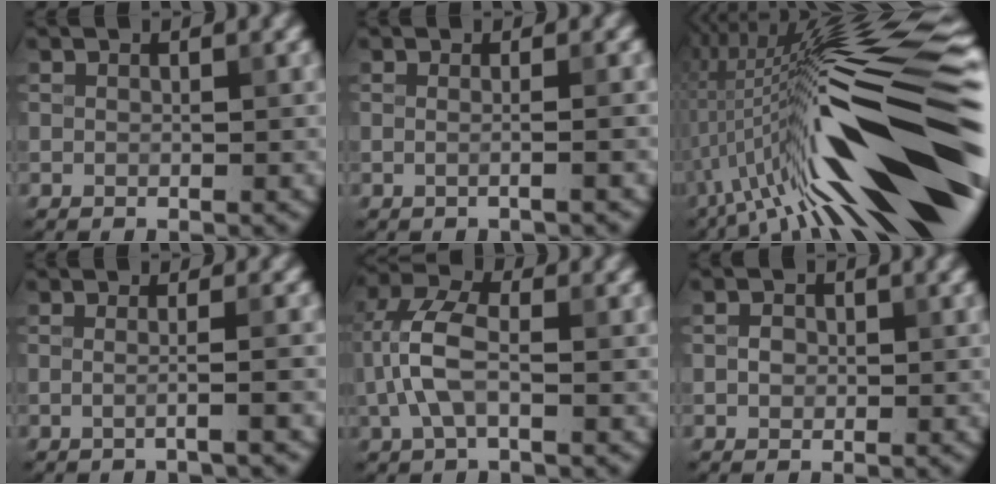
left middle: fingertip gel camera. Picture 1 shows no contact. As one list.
[{"total": 1.8, "force": [-0.1, 0.7, 1.6], "torque": [-0.012, -0.008, -0.018]}, {"total": 18.9, "force": [-3.6, 4.3, 18.0], "torque": [-0.268, 0.033, -0.074]}, {"total": 2.3, "force": [-0.4, 0.7, 2.1], "torque": [-0.021, -0.008, -0.025]}, {"total": 5.1, "force": [-0.7, 2.5, 4.4], "torque": [-0.105, 0.010, -0.022]}, {"total": 1.2, "force": [-0.1, 1.0, 0.6], "torque": [-0.011, 0.000, -0.005]}]